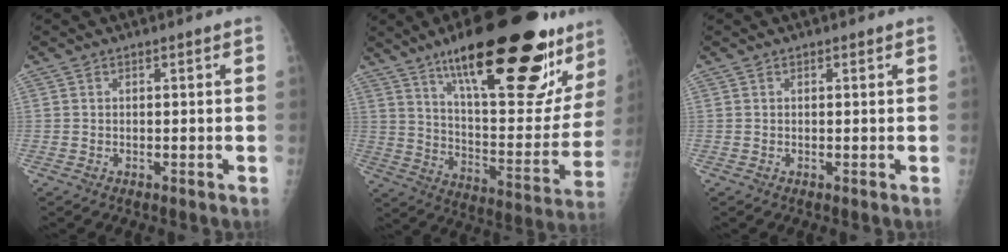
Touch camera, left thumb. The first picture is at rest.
{"total": 32.1, "force": [20.0, 8.9, 23.5], "torque": [-0.299, -0.067, 0.304]}
{"total": 0.0}